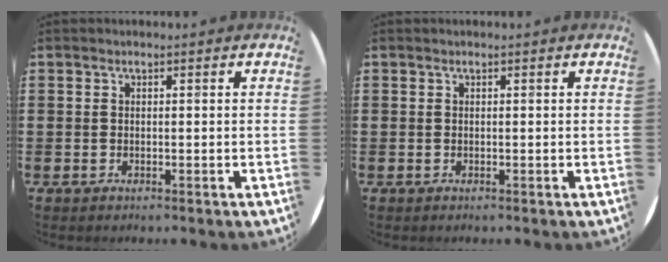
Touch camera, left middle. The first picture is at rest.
{"total": 0.0}